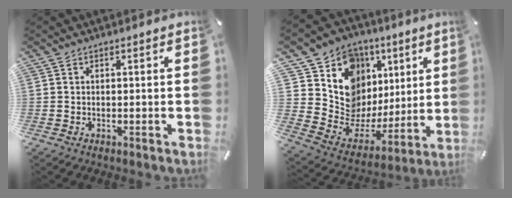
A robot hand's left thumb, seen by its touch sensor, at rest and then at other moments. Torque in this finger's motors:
{"motor_torque": [2.22, 2.18, 1.46, -1.05, 0.26]}